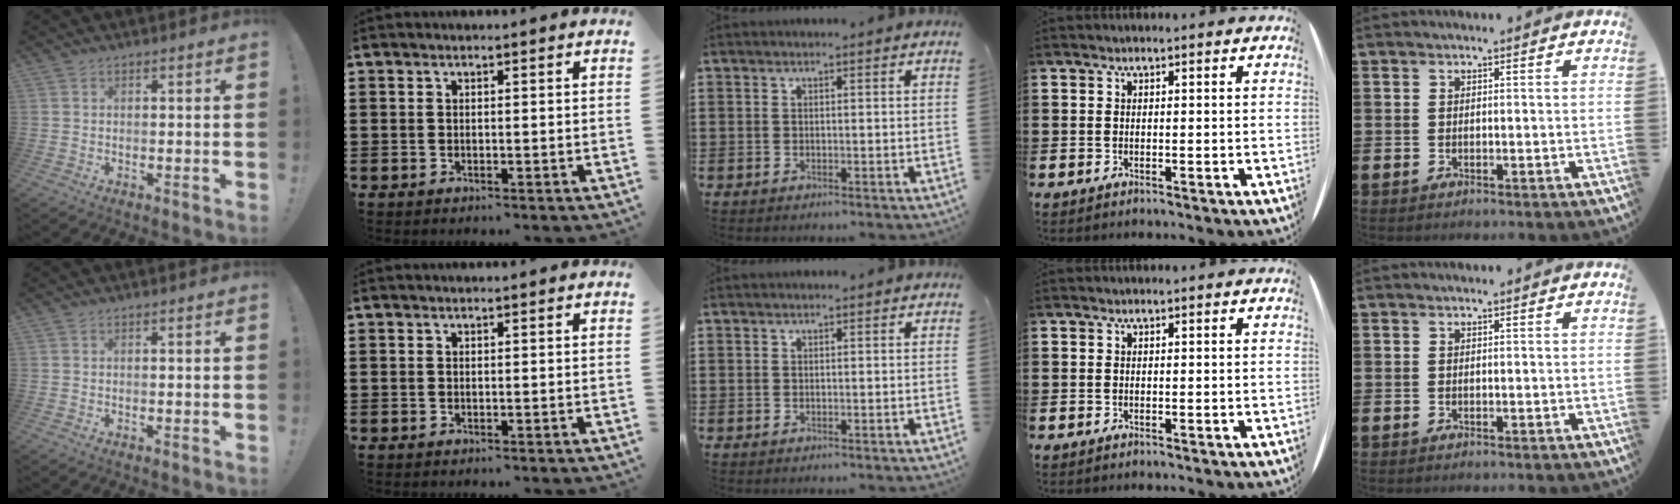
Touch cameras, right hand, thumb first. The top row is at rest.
{}